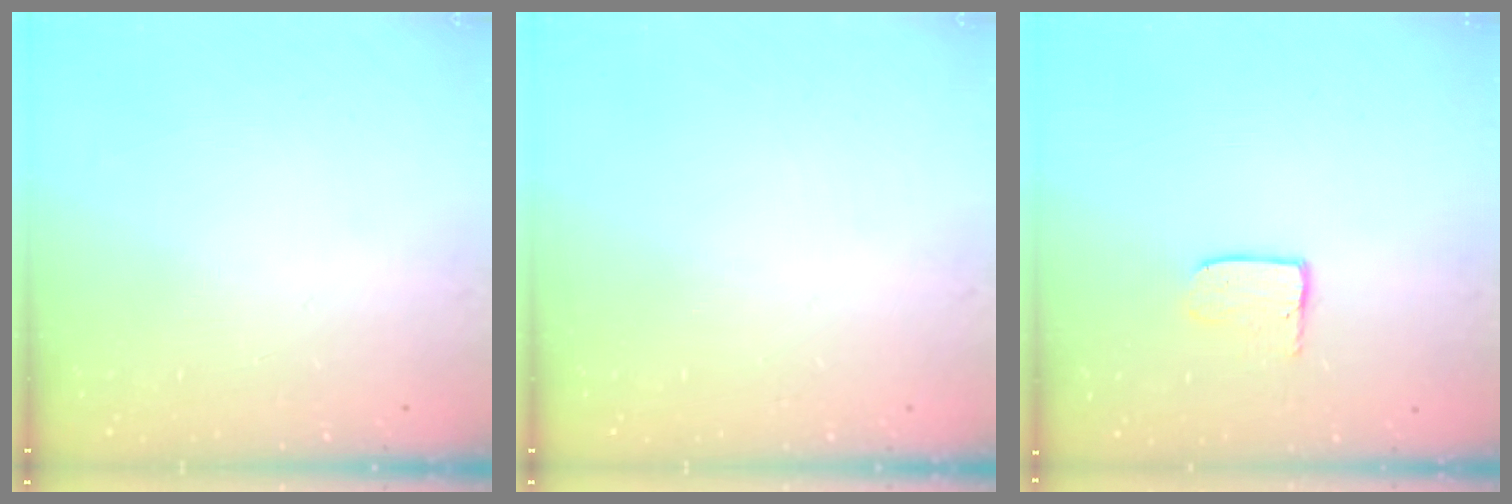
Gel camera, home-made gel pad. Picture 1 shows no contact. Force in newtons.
{"total": 0.0}
{"total": 3.9, "press": 3.9, "slide": 0.4}